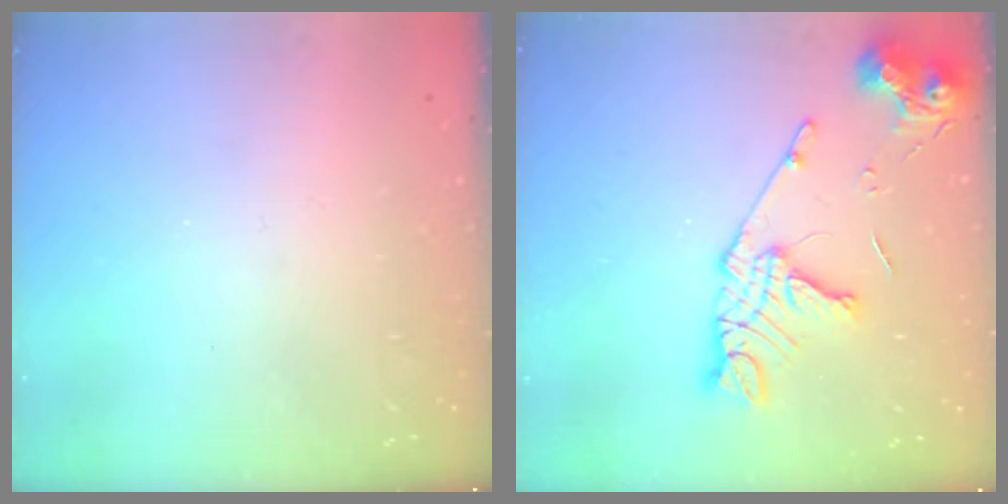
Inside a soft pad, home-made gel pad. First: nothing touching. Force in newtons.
{"total": 16.1, "press": 16.1, "slide": 1.6}